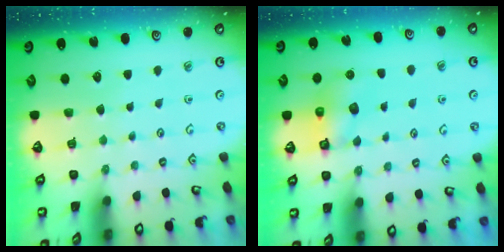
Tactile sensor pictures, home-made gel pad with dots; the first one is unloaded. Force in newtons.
{"total": 8.8, "press": 8.8, "slide": 0.6}